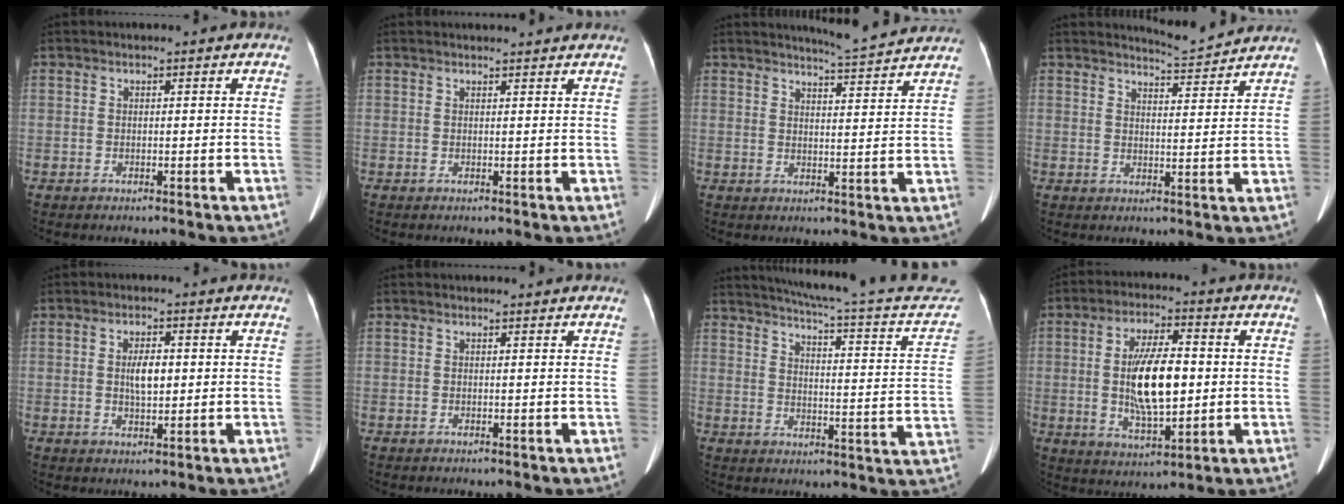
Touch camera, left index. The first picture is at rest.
{"total": 4.1, "force": [4.0, 0.2, 1.0], "torque": [-0.014, 0.019, 0.046]}
{"total": 6.9, "force": [6.8, -1.0, 1.3], "torque": [-0.035, -0.004, 0.090]}
{"total": 5.1, "force": [5.0, -0.8, -0.2], "torque": [-0.012, -0.014, 0.074]}
{"total": 3.6, "force": [0.4, 1.4, 3.3], "torque": [-0.062, 0.005, 0.009]}
{"total": 2.3, "force": [2.3, 0.1, 0.5], "torque": [-0.009, 0.011, 0.025]}
{"total": 26.2, "force": [23.9, 1.8, 10.6], "torque": [-0.153, -0.084, 0.274]}
{"total": 11.5, "force": [0.0, 3.6, 10.9], "torque": [-0.208, 0.001, 0.003]}